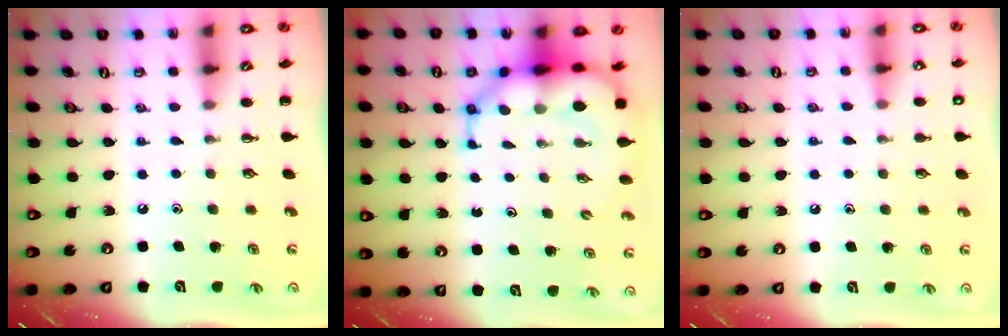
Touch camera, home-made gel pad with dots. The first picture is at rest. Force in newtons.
{"total": 9.9, "press": 9.4, "slide": 2.9}
{"total": 5.9, "press": 5.6, "slide": 1.8}